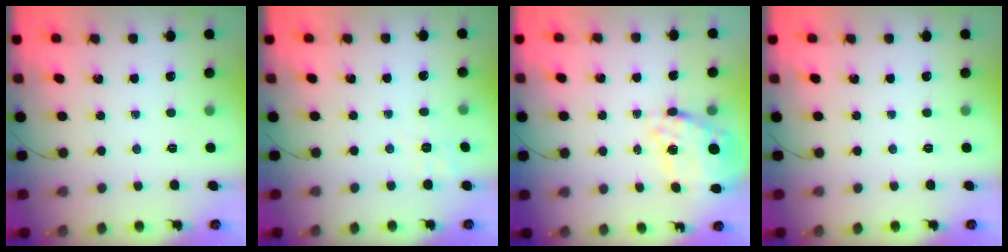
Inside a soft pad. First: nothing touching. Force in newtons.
{"total": 2.2, "press": 0.7, "slide": 2.0}
{"total": 17.7, "press": 17.3, "slide": 3.8}
{"total": 0.0}